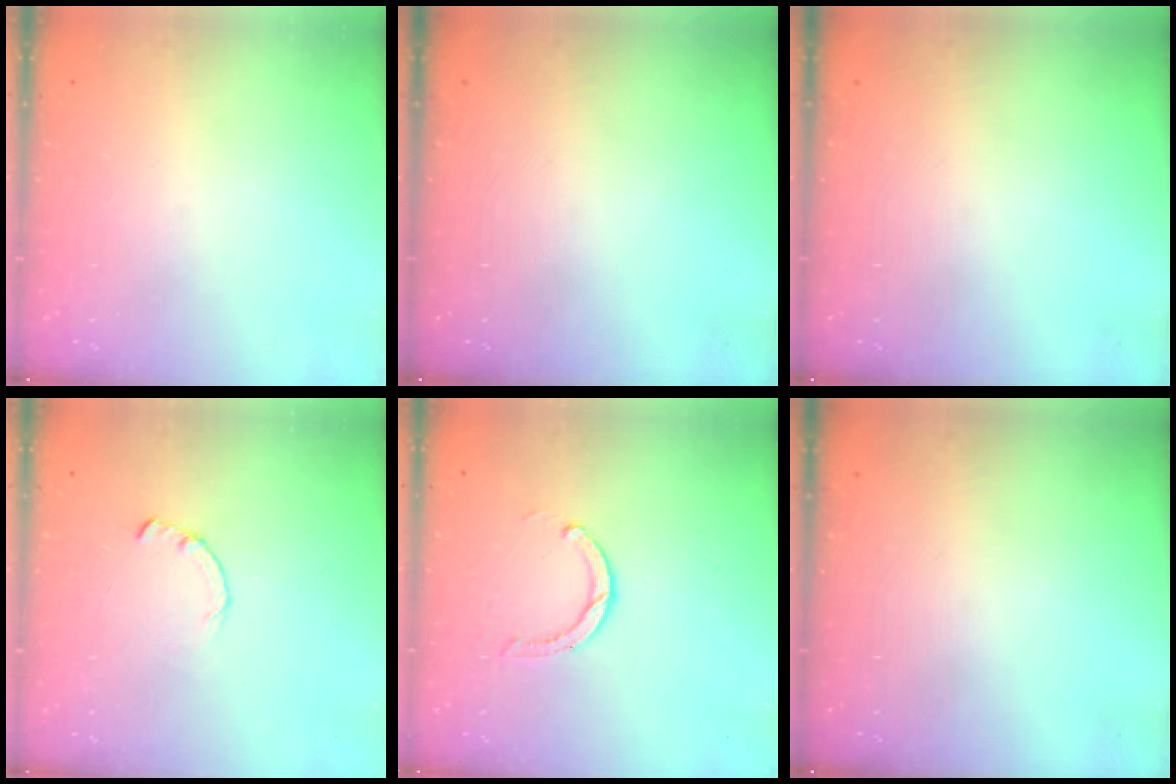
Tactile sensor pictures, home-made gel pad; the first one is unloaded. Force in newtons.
{"total": 0.0}
{"total": 0.0}
{"total": 0.8, "press": 0.8, "slide": 0.2}
{"total": 2.9, "press": 2.9, "slide": 0.4}
{"total": 0.0}